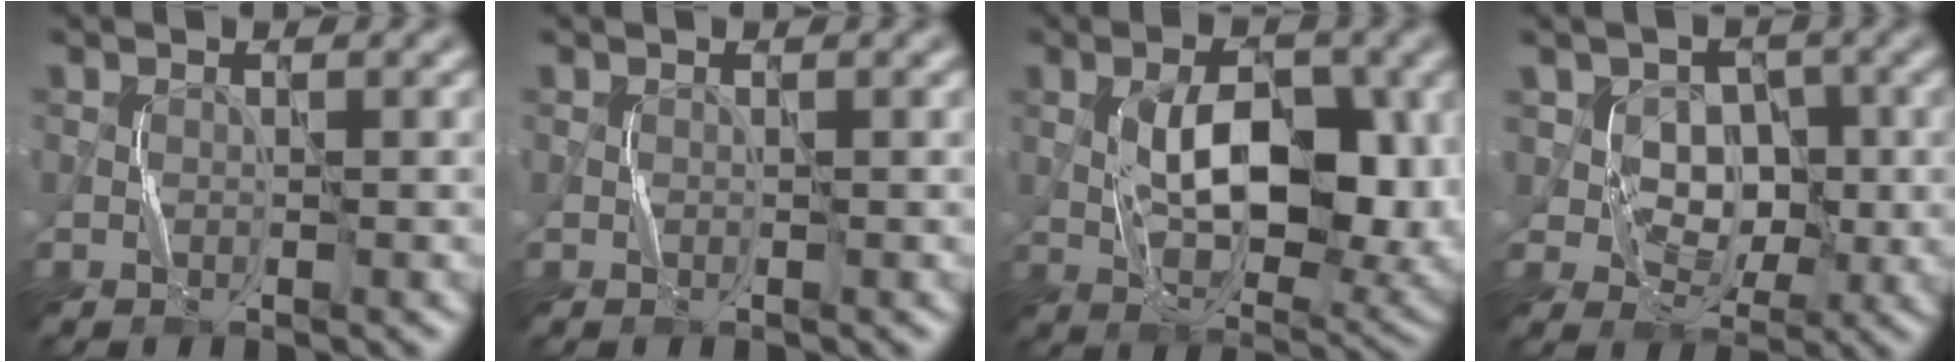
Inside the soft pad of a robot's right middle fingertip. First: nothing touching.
{"total": 0.0}
{"total": 9.9, "force": [0.7, 5.1, 8.5], "torque": [-0.141, -0.004, 0.019]}
{"total": 5.9, "force": [0.7, 5.0, 3.1], "torque": [-0.045, 0.006, 0.009]}